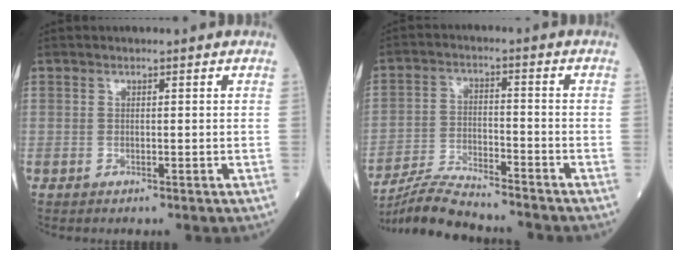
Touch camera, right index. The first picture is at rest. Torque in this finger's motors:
{"motor_torque": [-0.03, -0.42, 0.17, 0.04]}